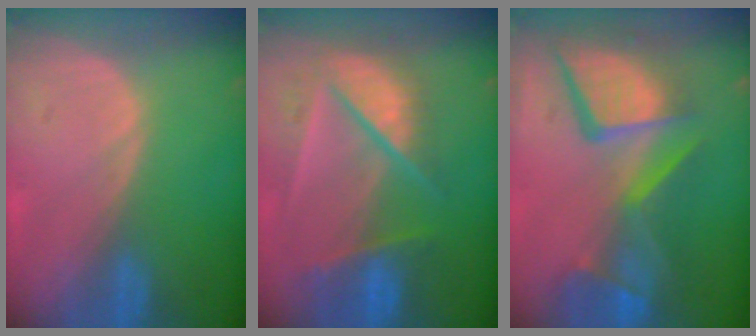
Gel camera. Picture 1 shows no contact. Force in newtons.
{"total": 9.8, "press": 8.3, "slide": 5.2}
{"total": 13.7, "press": 11.2, "slide": 7.9}